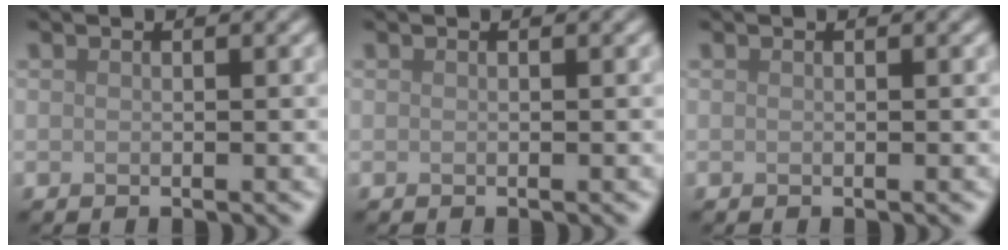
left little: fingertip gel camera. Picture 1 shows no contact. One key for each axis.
{"total": 0.0}
{"total": 0.0}